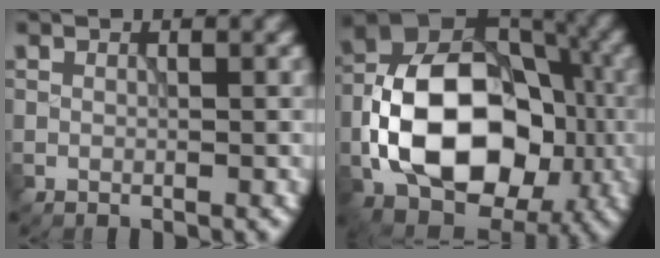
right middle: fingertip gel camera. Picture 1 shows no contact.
{"total": 14.8, "force": [-3.2, 10.0, 10.4], "torque": [-0.167, 0.005, -0.075]}